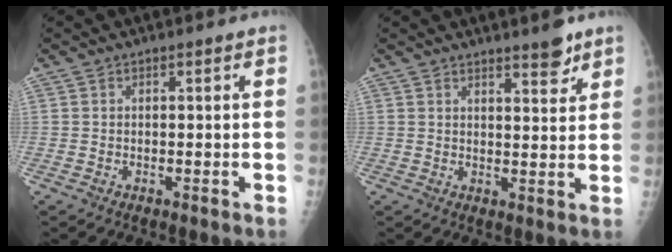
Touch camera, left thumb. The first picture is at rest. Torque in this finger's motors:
{"motor_torque": [0.27, 0.10, -0.37, -0.20, 0.03]}